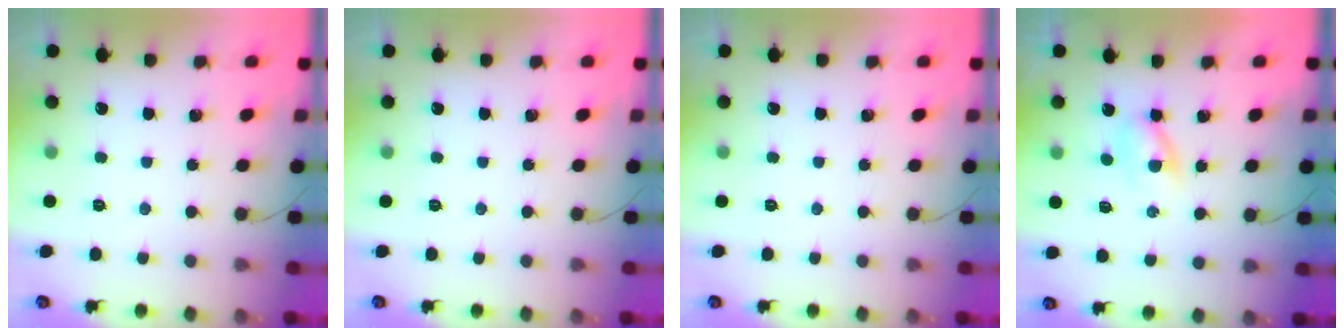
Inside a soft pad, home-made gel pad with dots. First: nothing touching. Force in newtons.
{"total": 0.0}
{"total": 0.0}
{"total": 2.7, "press": 2.5, "slide": 1.1}